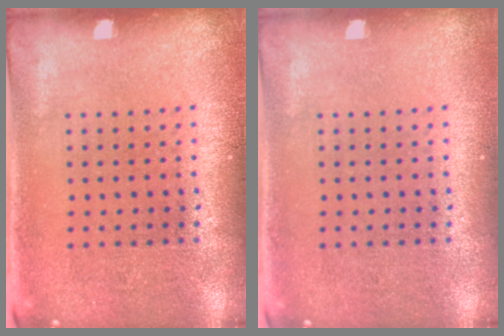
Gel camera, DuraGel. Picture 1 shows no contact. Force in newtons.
{"total": 0.0}